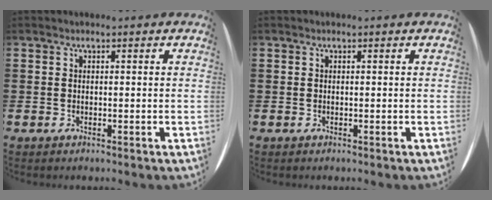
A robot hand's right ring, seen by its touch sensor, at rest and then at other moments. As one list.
[{"total": 0.0}]